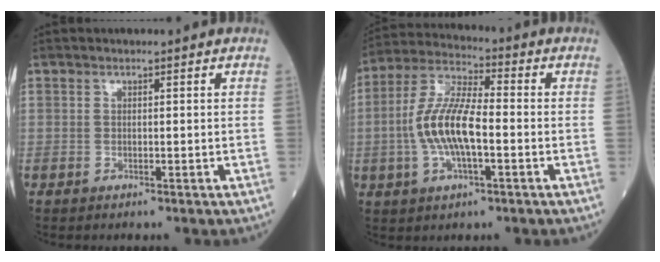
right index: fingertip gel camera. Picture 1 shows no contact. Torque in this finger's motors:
{"motor_torque": [0.81, -0.37, 0.29, 0.21]}